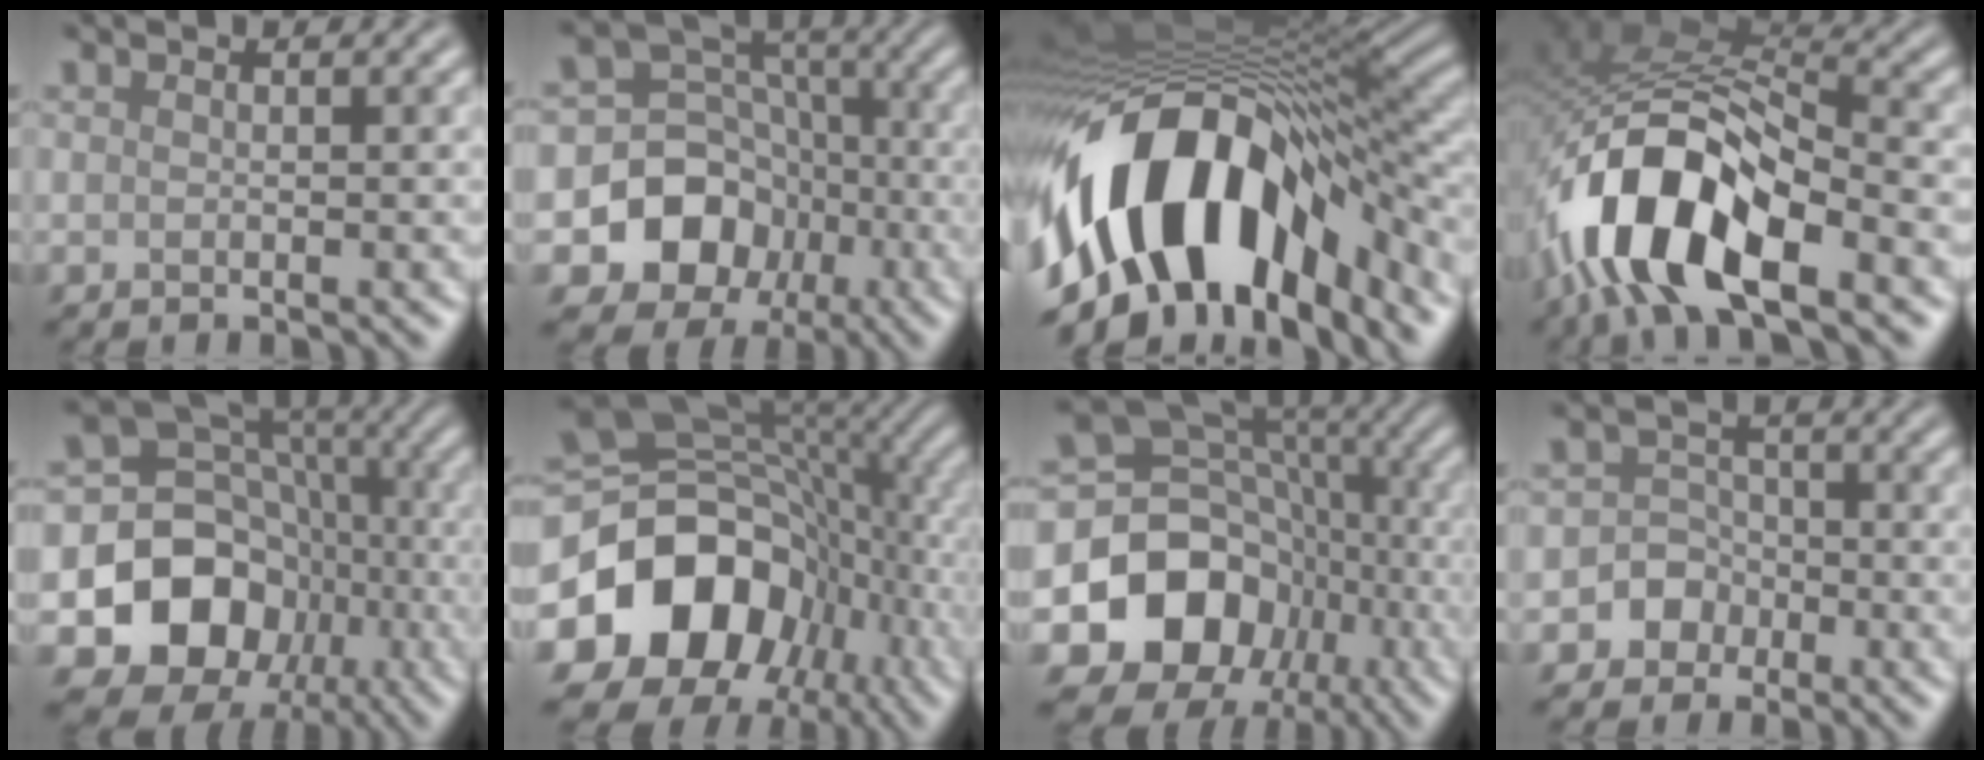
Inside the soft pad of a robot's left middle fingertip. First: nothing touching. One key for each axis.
{"total": 8.7, "fx": -2.7, "fy": 7.6, "fz": 3.1, "tx": -0.049, "ty": 0.007, "tz": -0.068}
{"total": 15.4, "fx": -6.0, "fy": 8.3, "fz": 11.5, "tx": -0.199, "ty": 0.010, "tz": -0.102}
{"total": 11.7, "fx": -5.6, "fy": 5.4, "fz": 8.6, "tx": -0.164, "ty": 0.003, "tz": -0.106}
{"total": 12.4, "fx": -3.0, "fy": 10.6, "fz": 5.7, "tx": -0.101, "ty": -0.005, "tz": -0.058}
{"total": 16.2, "fx": -3.8, "fy": 13.0, "fz": 8.9, "tx": -0.191, "ty": -0.030, "tz": -0.056}
{"total": 14.0, "fx": -3.8, "fy": 11.6, "fz": 6.7, "tx": -0.134, "ty": -0.011, "tz": -0.067}
{"total": 4.0, "fx": -1.6, "fy": 3.6, "fz": 0.5, "tx": 0.026, "ty": 0.010, "tz": -0.046}